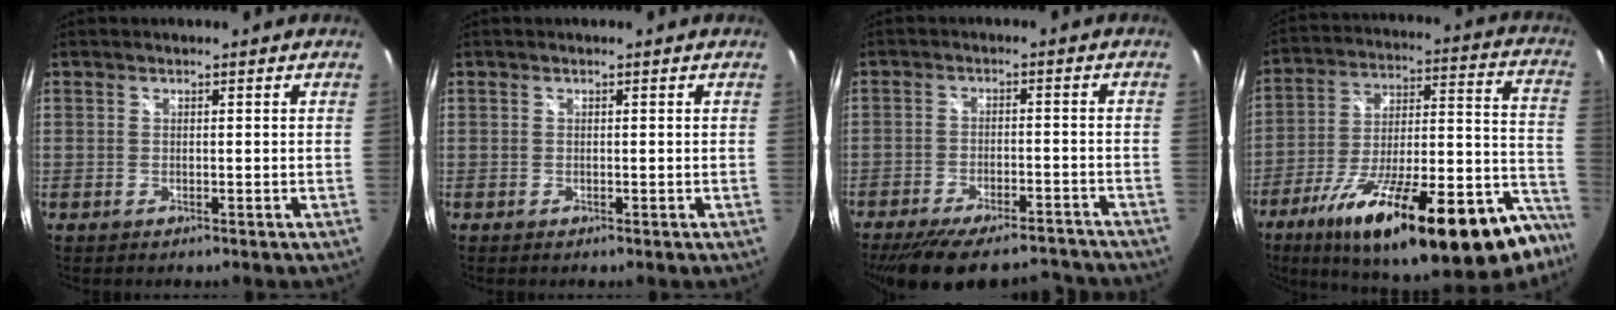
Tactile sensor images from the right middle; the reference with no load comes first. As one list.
[{"total": 0.0}, {"total": 18.4, "force": [-15.6, 5.6, 8.0], "torque": [-0.165, -0.013, -0.211]}, {"total": 34.4, "force": [-23.1, 9.5, 23.7], "torque": [-0.337, -0.021, -0.333]}]